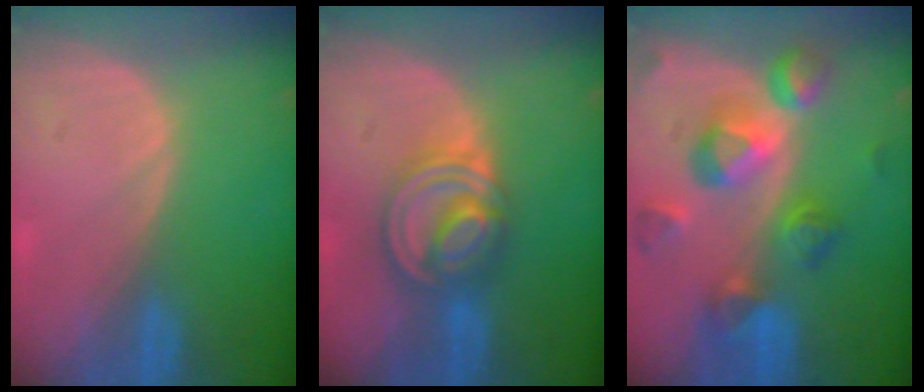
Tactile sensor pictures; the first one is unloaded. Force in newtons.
{"total": 8.2, "press": 6.9, "slide": 4.3}
{"total": 10.5, "press": 9.4, "slide": 4.8}